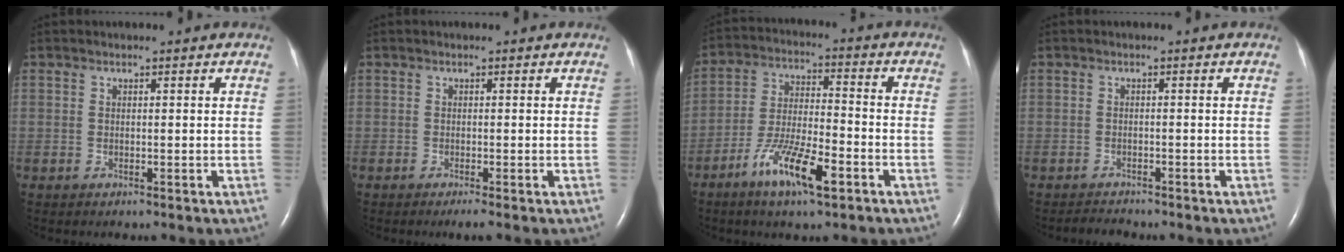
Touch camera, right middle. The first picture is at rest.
{"total": 1.1, "force": [-0.8, -0.2, 0.8], "torque": [-0.015, -0.004, -0.014]}
{"total": 10.5, "force": [-5.7, 2.2, 8.6], "torque": [-0.170, -0.007, -0.103]}
{"total": 1.6, "force": [-1.6, 0.3, 0.0], "torque": [-0.008, -0.008, -0.023]}